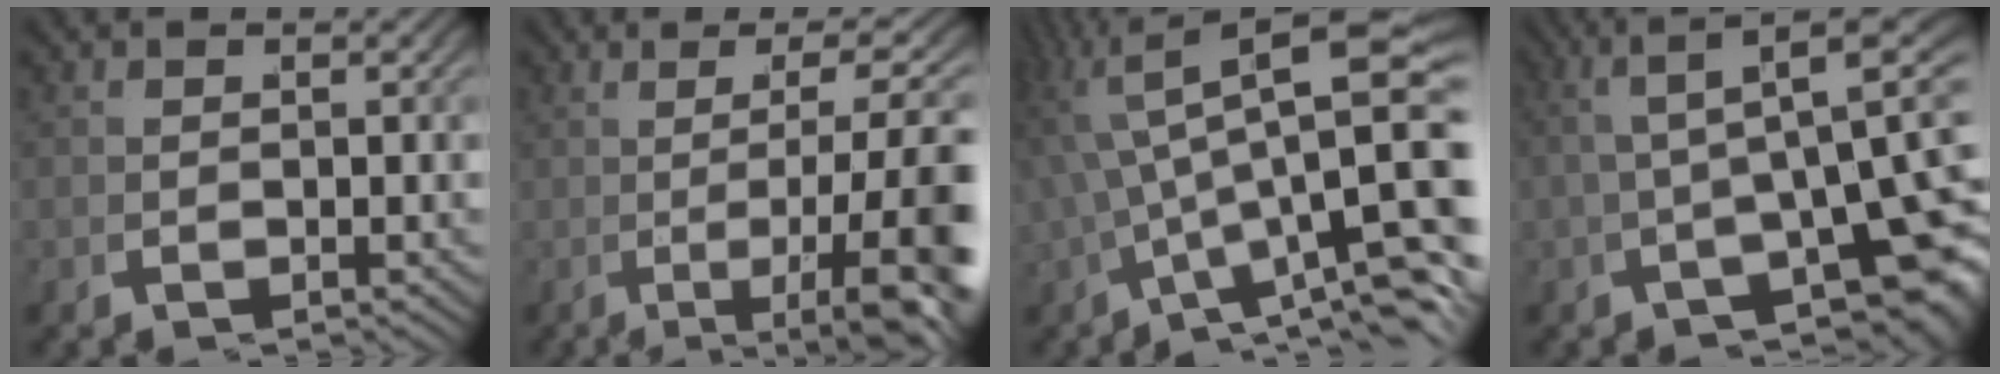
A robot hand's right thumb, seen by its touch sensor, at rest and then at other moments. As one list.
[{"total": 10.2, "force": [-0.9, 3.9, 9.3], "torque": [-0.140, -0.023, 0.005]}, {"total": 12.9, "force": [-0.3, 7.3, 10.6], "torque": [-0.173, -0.041, 0.020]}, {"total": 8.6, "force": [0.7, 3.9, 7.6], "torque": [-0.105, 0.002, 0.021]}]